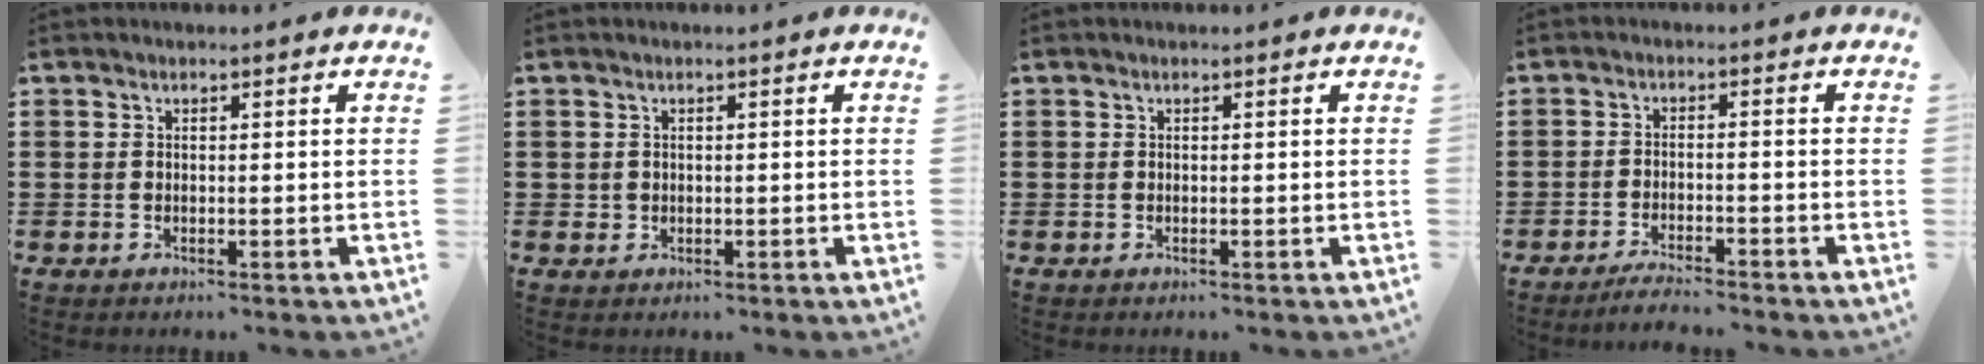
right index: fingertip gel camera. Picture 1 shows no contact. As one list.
[{"total": 0.8, "force": [0.1, 0.8, 0.0], "torque": [-0.002, 0.004, 0.002]}, {"total": 0.0}, {"total": 2.8, "force": [-2.7, -0.2, 0.7], "torque": [-0.015, 0.001, -0.053]}]